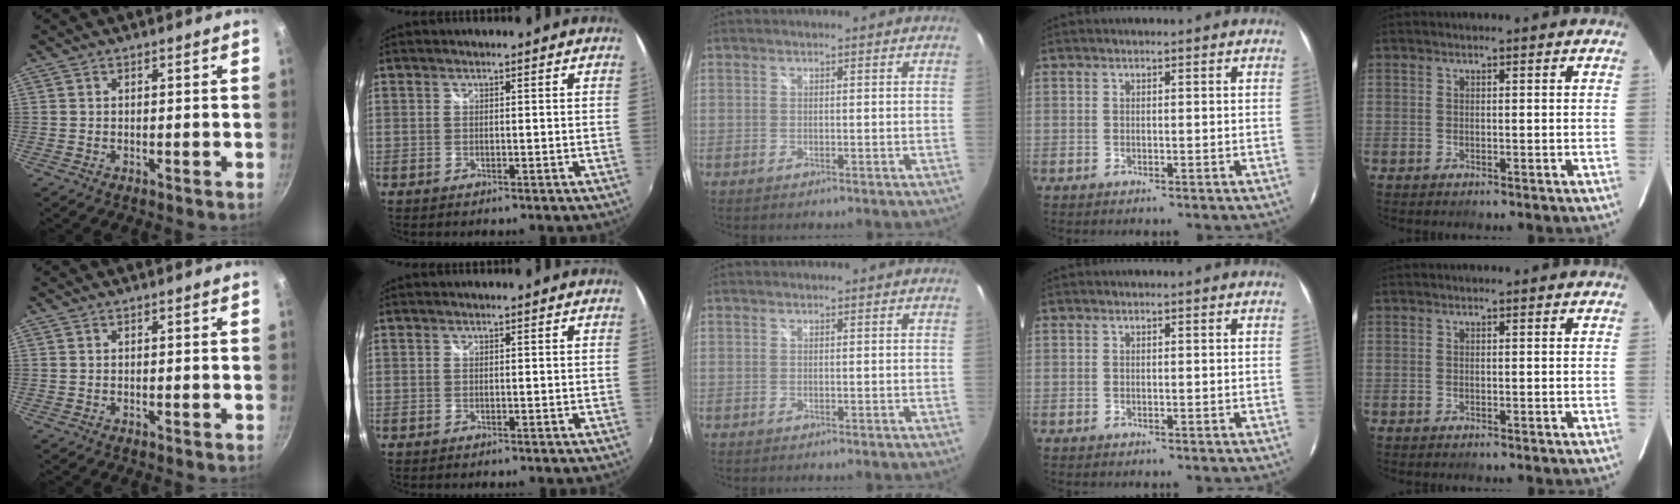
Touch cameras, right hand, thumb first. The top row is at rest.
{}